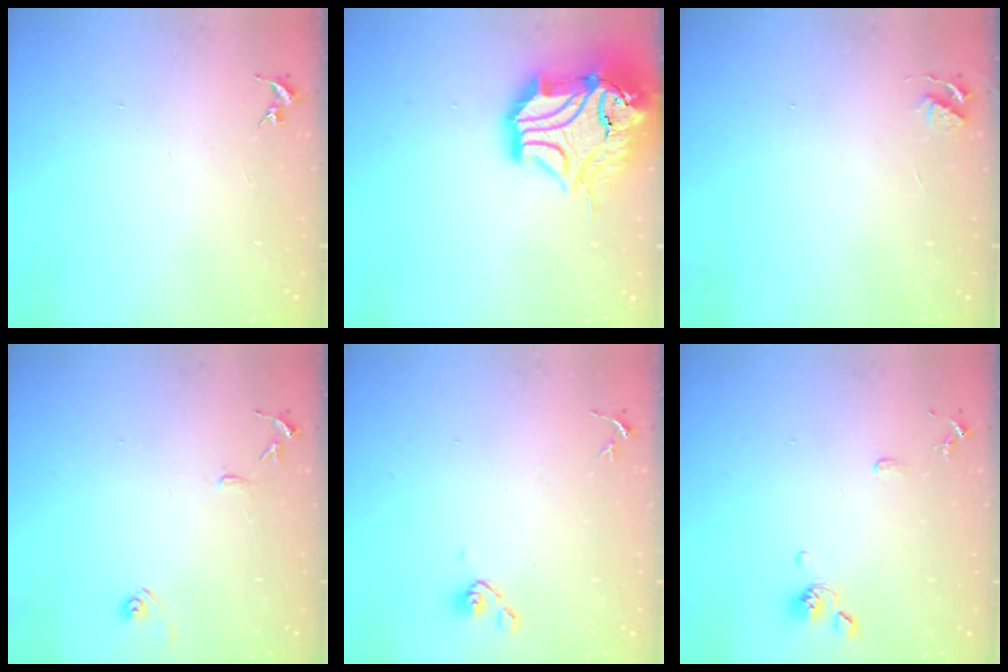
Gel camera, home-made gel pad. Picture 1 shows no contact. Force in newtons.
{"total": 21.9, "press": 21.7, "slide": 2.9}
{"total": 3.5, "press": 3.4, "slide": 0.5}
{"total": 9.0, "press": 8.9, "slide": 0.8}
{"total": 5.9, "press": 5.4, "slide": 2.4}
{"total": 9.1, "press": 8.9, "slide": 1.9}